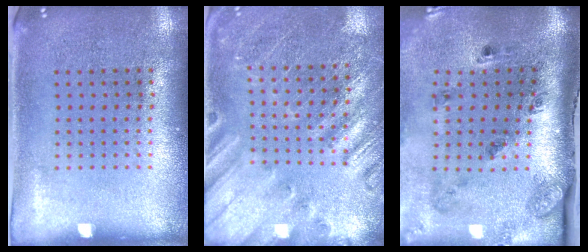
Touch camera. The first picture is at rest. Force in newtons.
{"total": 2.3, "press": 2.3, "slide": 0.3}
{"total": 2.4, "press": 1.7, "slide": 1.8}